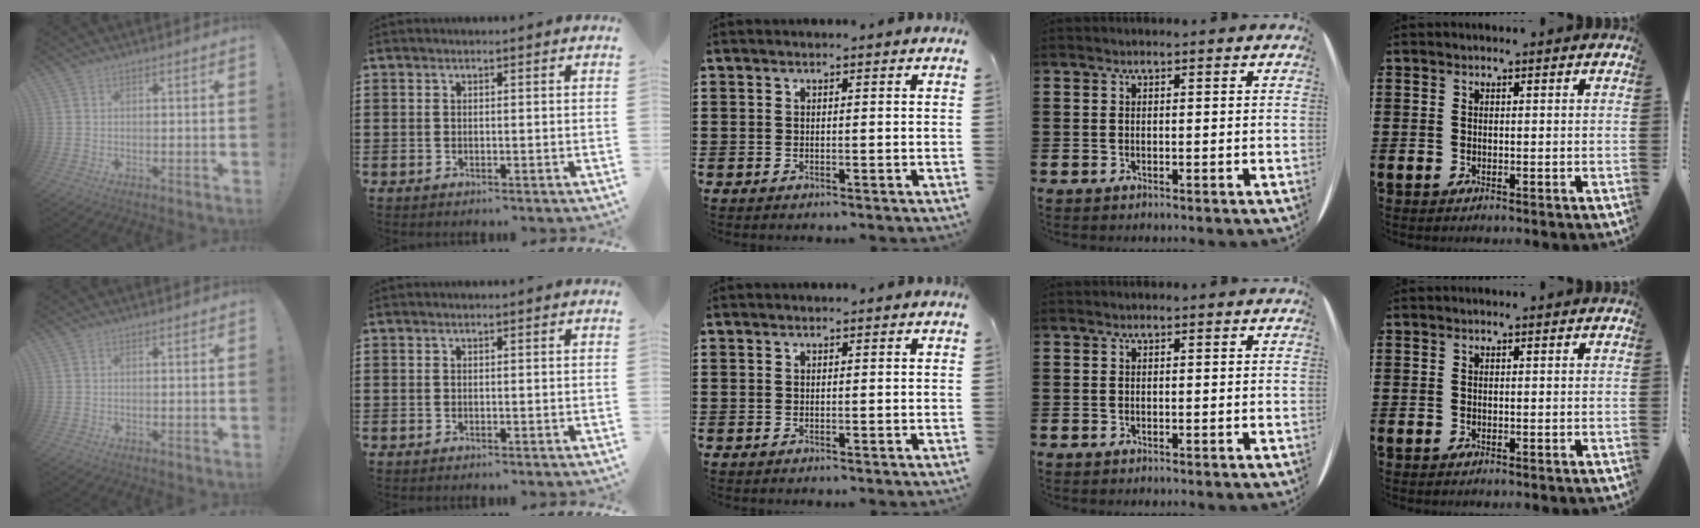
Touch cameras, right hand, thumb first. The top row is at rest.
{}